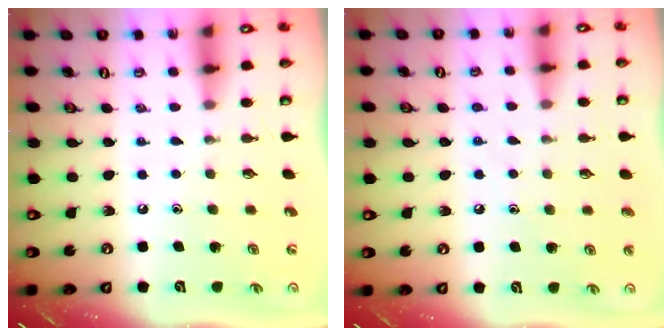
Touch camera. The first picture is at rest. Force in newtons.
{"total": 4.4, "press": 4.3, "slide": 0.5}